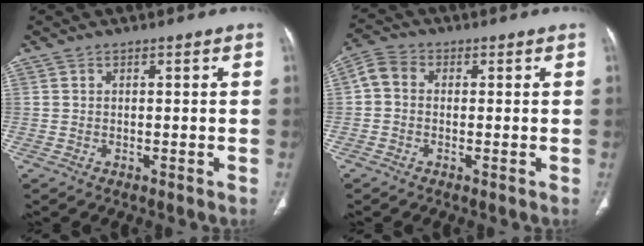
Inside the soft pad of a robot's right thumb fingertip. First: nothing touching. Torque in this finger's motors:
{"motor_torque": [0.47, 0.46, 0.58, -0.20, -0.02]}